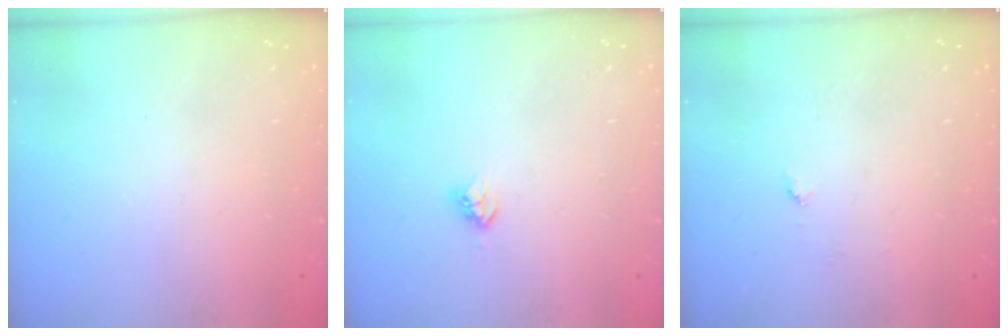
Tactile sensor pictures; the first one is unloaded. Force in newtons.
{"total": 4.6, "press": 4.6, "slide": 0.3}
{"total": 4.3, "press": 4.3, "slide": 0.5}